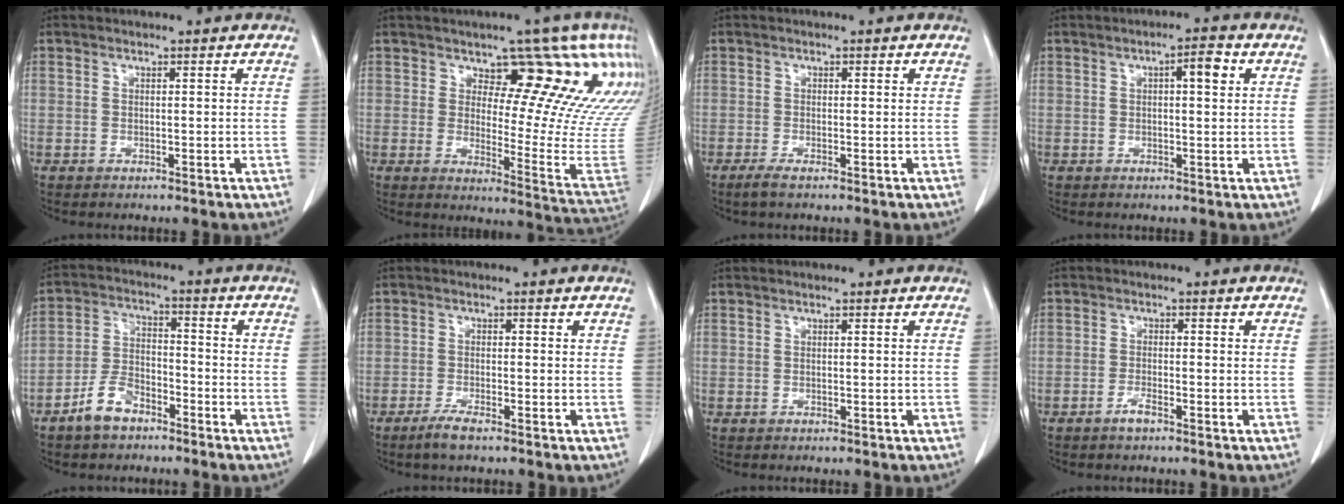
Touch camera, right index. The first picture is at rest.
{"total": 20.2, "force": [11.4, 5.3, 15.8], "torque": [-0.186, -0.008, 0.144]}
{"total": 1.4, "force": [-0.8, 0.3, 1.1], "torque": [-0.024, -0.003, -0.017]}
{"total": 3.7, "force": [1.2, 0.8, 3.4], "torque": [-0.053, 0.006, 0.016]}
{"total": 6.7, "force": [-4.5, 3.6, 3.3], "torque": [-0.076, 0.012, -0.085]}
{"total": 2.8, "force": [-2.0, 0.4, 1.9], "torque": [-0.040, -0.003, -0.041]}
{"total": 0.0}
{"total": 1.8, "force": [-1.4, 0.3, 1.1], "torque": [-0.023, -0.001, -0.026]}